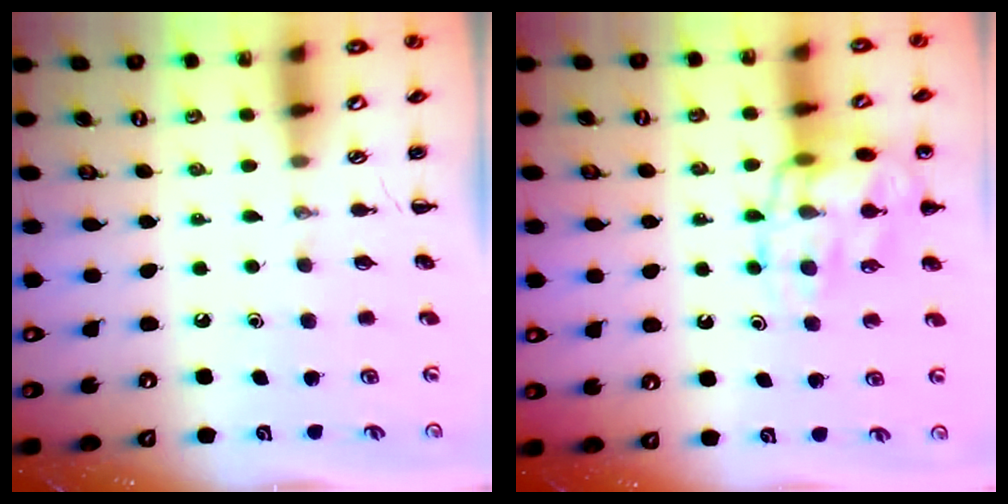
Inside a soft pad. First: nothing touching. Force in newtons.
{"total": 18.2, "press": 18.1, "slide": 2.5}